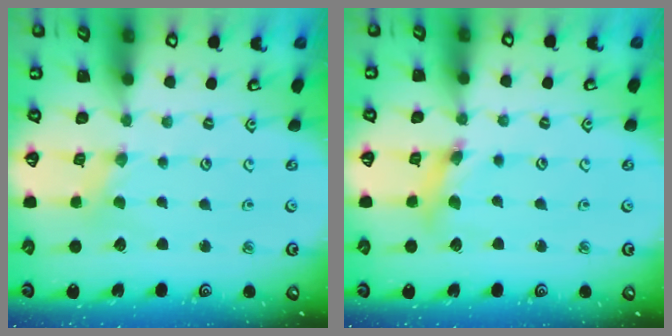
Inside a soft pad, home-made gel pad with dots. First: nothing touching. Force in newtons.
{"total": 6.0, "press": 5.9, "slide": 0.7}